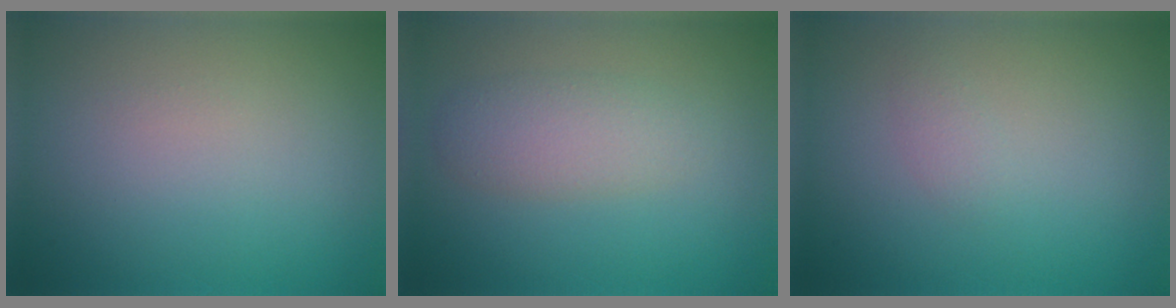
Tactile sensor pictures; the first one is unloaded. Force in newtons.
{"total": 2.9, "press": 2.9, "slide": 0.0}
{"total": 0.8, "press": 0.8, "slide": 0.0}